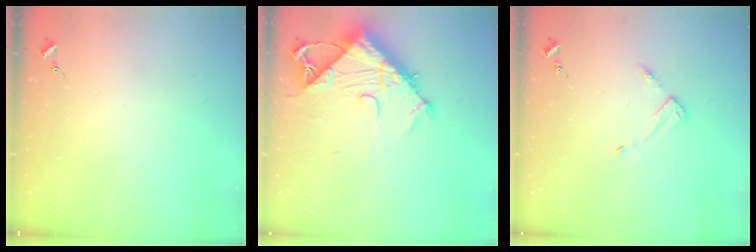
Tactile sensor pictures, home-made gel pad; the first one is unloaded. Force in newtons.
{"total": 12.5, "press": 12.5, "slide": 1.3}
{"total": 4.6, "press": 4.6, "slide": 0.4}